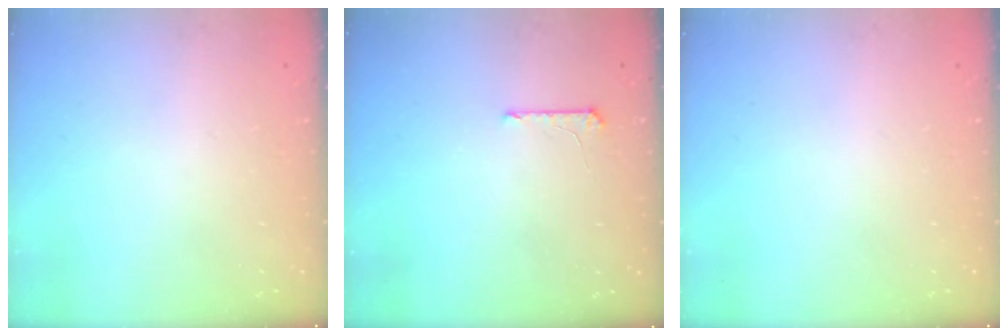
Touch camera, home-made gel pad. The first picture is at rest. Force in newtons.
{"total": 5.5, "press": 5.5, "slide": 0.6}
{"total": 0.0}